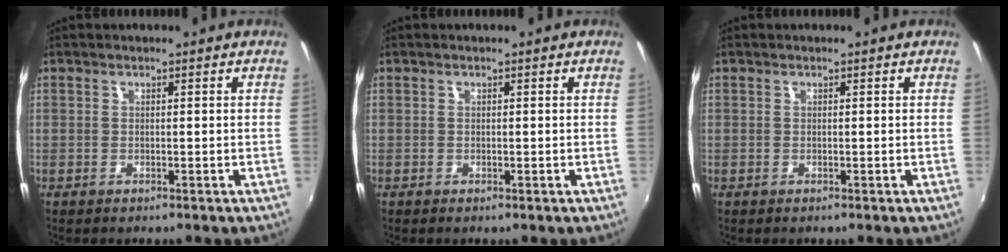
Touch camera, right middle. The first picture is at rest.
{"total": 0.0}
{"total": 0.0}